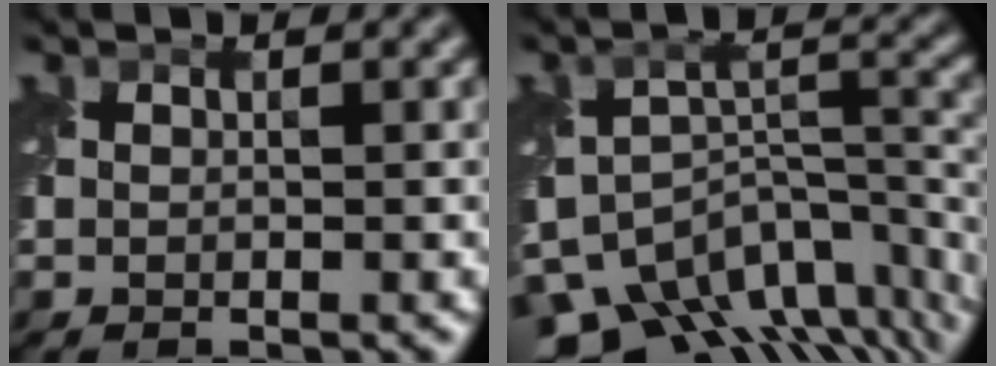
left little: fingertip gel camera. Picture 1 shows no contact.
{"total": 12.0, "force": [-8.8, 5.9, 5.6], "torque": [-0.095, -0.004, -0.106]}